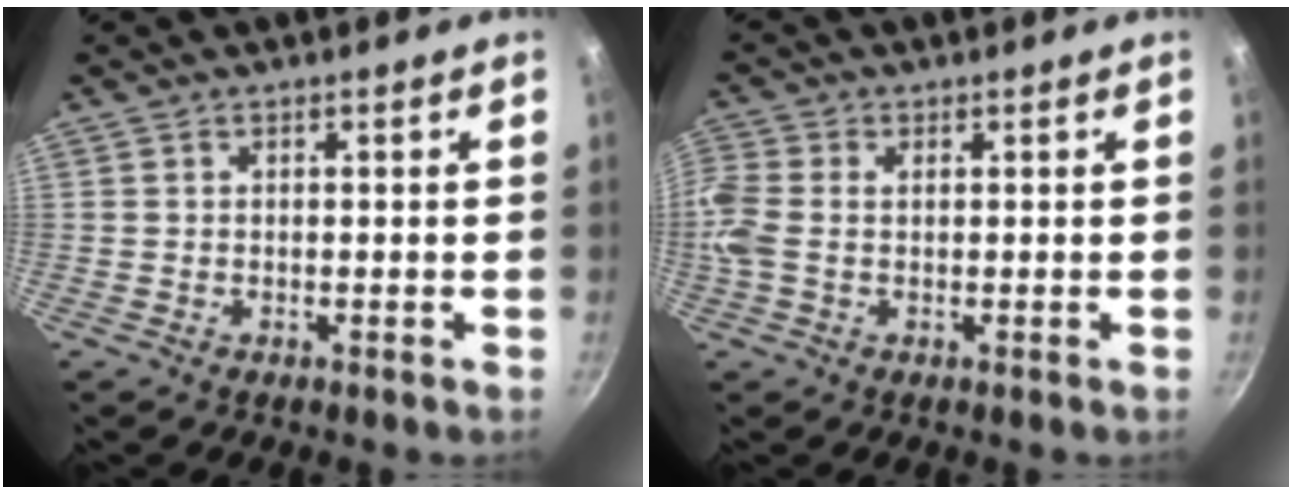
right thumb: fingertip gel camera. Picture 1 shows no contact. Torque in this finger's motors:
{"motor_torque": [0.01, 0.19, 0.68, 0.14, 0.19]}